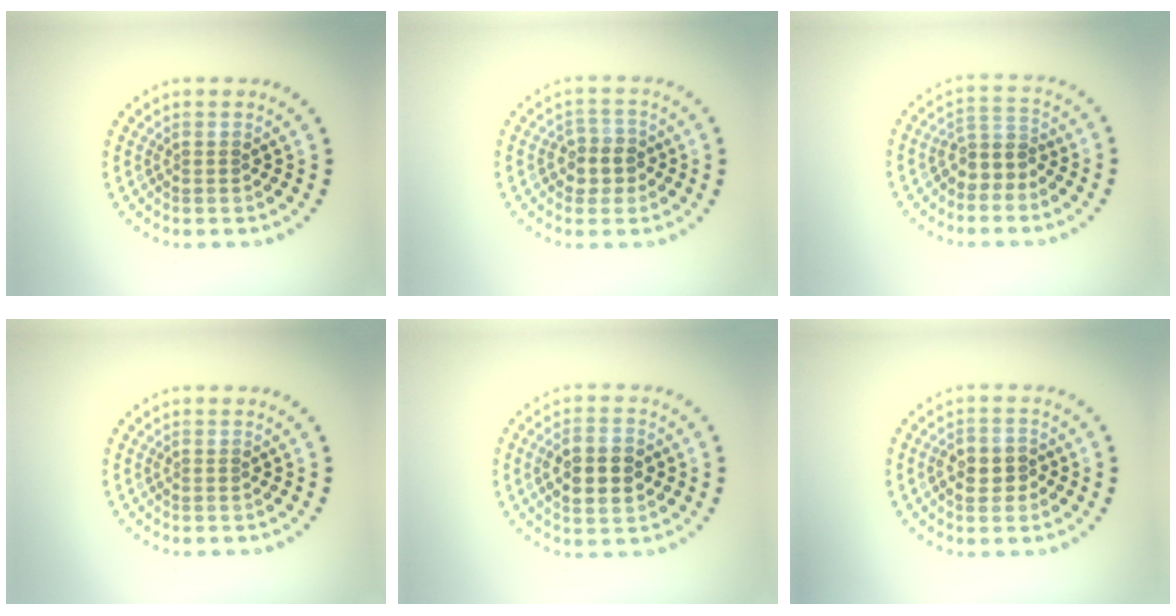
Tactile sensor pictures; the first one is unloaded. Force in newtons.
{"total": 2.5, "press": 2.3, "slide": 0.9}
{"total": 2.7, "press": 2.1, "slide": 1.7}
{"total": 0.0}
{"total": 4.5, "press": 4.5, "slide": 0.3}
{"total": 2.8, "press": 2.7, "slide": 0.7}